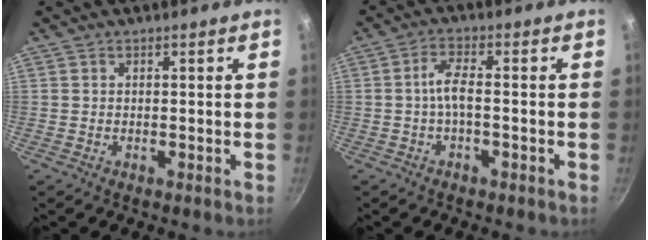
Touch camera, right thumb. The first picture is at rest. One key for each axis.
{"total": 3.8, "fx": -1.0, "fy": 1.0, "fz": 3.5, "tx": -0.083, "ty": 0.017, "tz": -0.026}